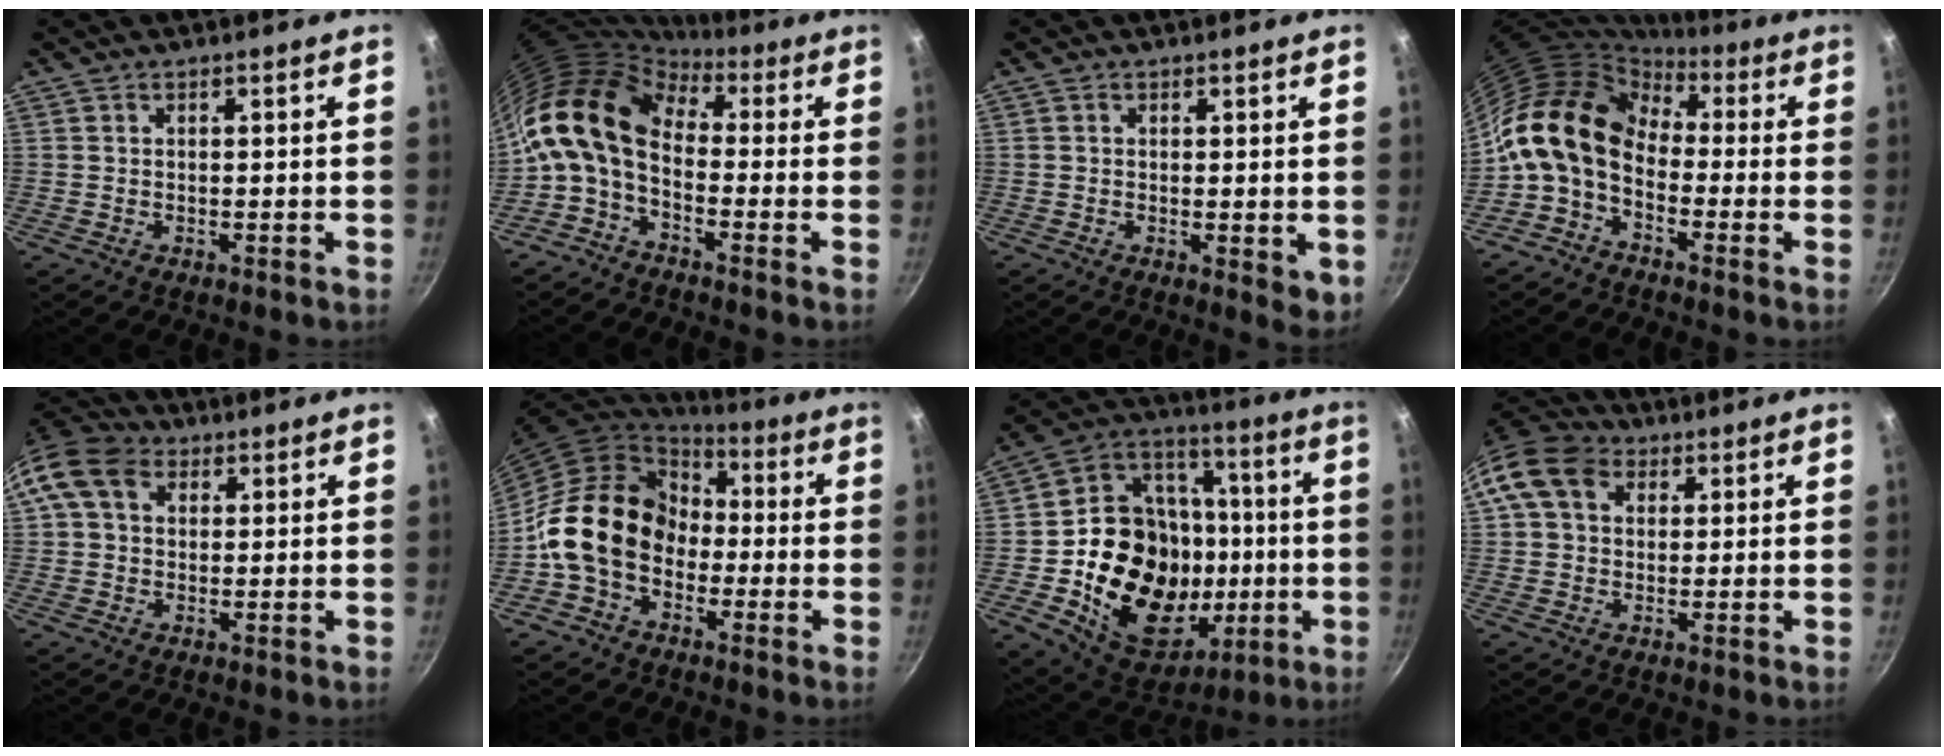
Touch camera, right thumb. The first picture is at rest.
{"total": 12.8, "force": [0.0, 8.0, 10.0], "torque": [-0.180, 0.025, -0.021]}
{"total": 3.8, "force": [-0.1, 1.3, 3.6], "torque": [-0.046, -0.013, -0.001]}
{"total": 13.6, "force": [-1.0, 9.5, 9.7], "torque": [-0.165, 0.036, -0.042]}
{"total": 9.7, "force": [2.9, 7.3, 5.7], "torque": [-0.089, 0.014, 0.036]}
{"total": 15.6, "force": [-2.6, 12.2, 9.4], "torque": [-0.127, 0.048, -0.064]}
{"total": 28.9, "force": [-4.2, 21.9, 18.4], "torque": [-0.295, 0.031, -0.056]}
{"total": 10.4, "force": [3.1, 8.0, 5.9], "torque": [-0.088, 0.016, 0.037]}